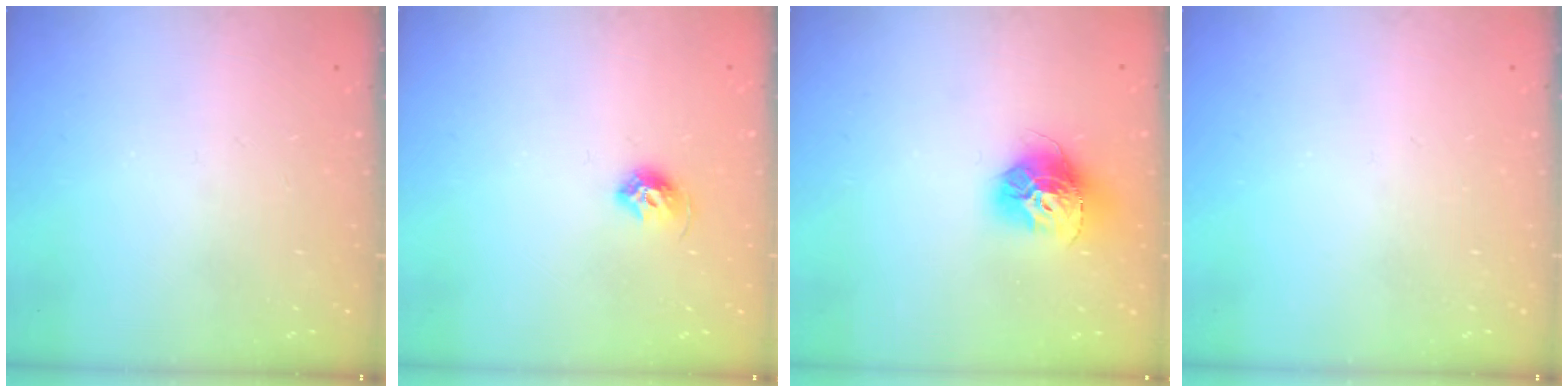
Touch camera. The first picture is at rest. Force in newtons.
{"total": 7.3, "press": 7.3, "slide": 0.8}
{"total": 13.6, "press": 13.5, "slide": 1.4}
{"total": 0.0}